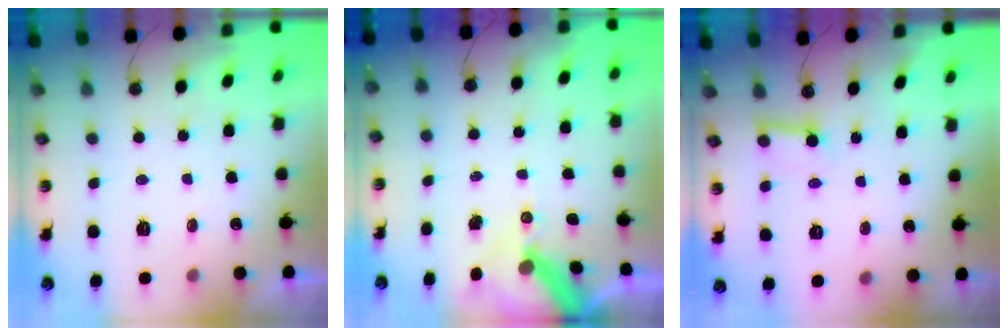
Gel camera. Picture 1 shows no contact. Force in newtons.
{"total": 10.3, "press": 10.2, "slide": 1.4}
{"total": 4.2, "press": 4.2, "slide": 0.1}